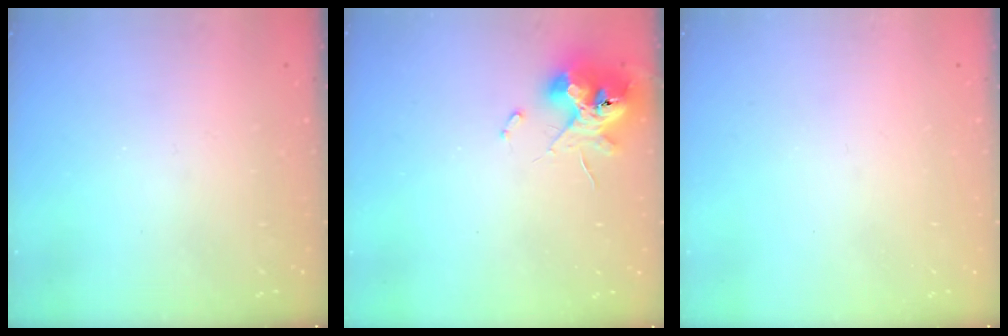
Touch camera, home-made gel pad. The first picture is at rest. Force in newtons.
{"total": 11.4, "press": 11.4, "slide": 1.1}
{"total": 0.0}